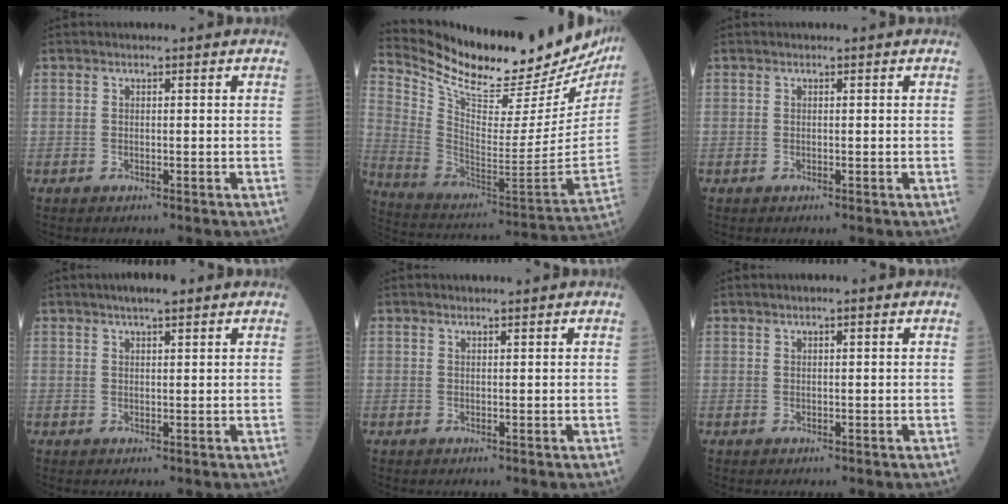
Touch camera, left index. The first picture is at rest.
{"total": 28.7, "force": [25.2, 5.2, 12.8], "torque": [-0.224, -0.087, 0.363]}
{"total": 0.0}
{"total": 3.8, "force": [2.7, 0.7, 2.6], "torque": [-0.044, 0.015, 0.042]}
{"total": 1.1, "force": [1.0, 0.0, 0.3], "torque": [-0.007, 0.005, 0.018]}
{"total": 1.3, "force": [0.8, 0.2, 1.0], "torque": [-0.020, 0.008, 0.012]}